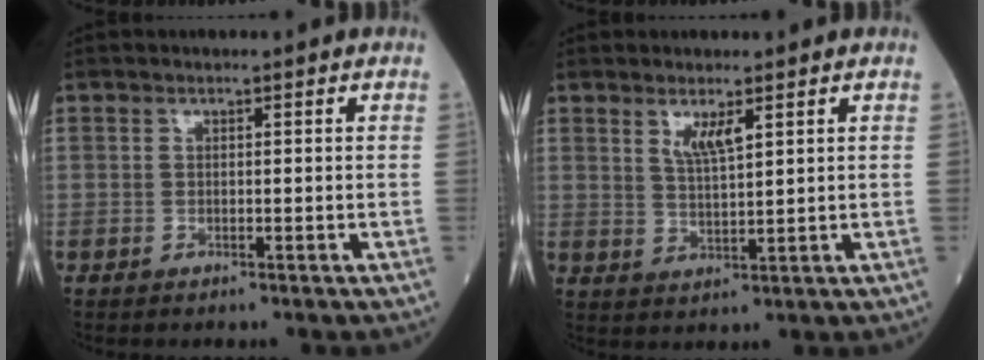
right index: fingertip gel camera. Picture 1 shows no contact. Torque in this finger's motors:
{"motor_torque": [0.09, 0.11, 0.05, 0.05]}